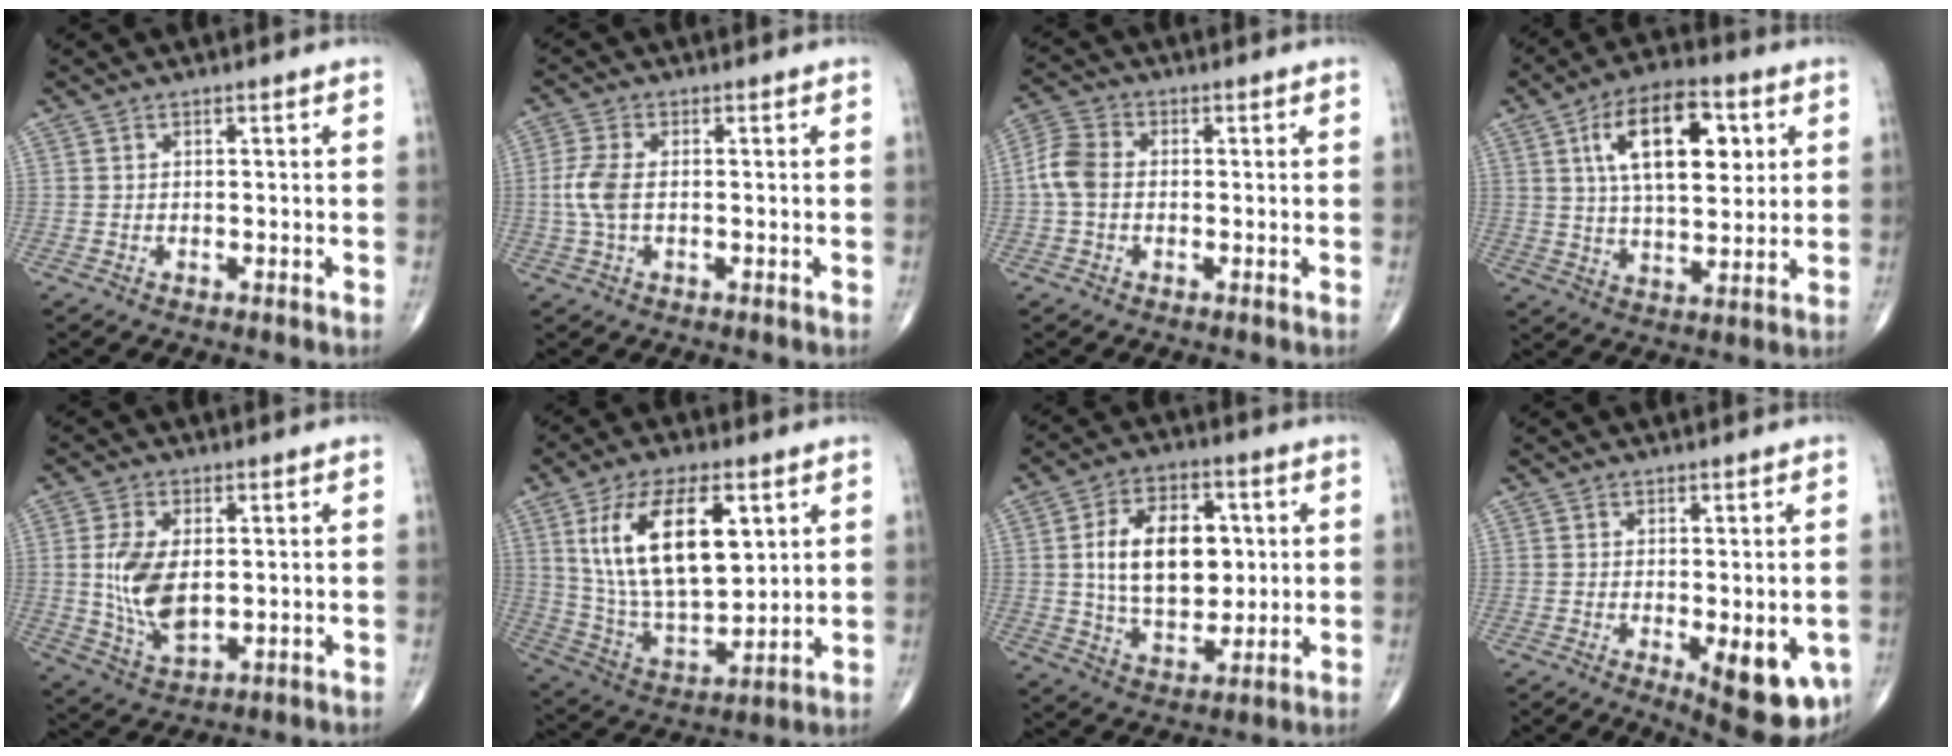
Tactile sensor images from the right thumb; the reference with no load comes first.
{"total": 5.1, "force": [-0.2, 2.5, 4.4], "torque": [-0.118, 0.007, -0.008]}
{"total": 6.0, "force": [-0.4, 4.3, 4.2], "torque": [-0.090, 0.017, -0.018]}
{"total": 16.7, "force": [5.2, 8.1, 13.7], "torque": [-0.201, -0.006, 0.087]}
{"total": 10.6, "force": [0.7, 5.8, 8.8], "torque": [-0.173, -0.012, 0.024]}
{"total": 20.1, "force": [6.4, 9.6, 16.4], "torque": [-0.281, -0.021, 0.127]}
{"total": 15.4, "force": [2.1, 9.4, 12.1], "torque": [-0.171, -0.005, 0.039]}
{"total": 10.8, "force": [-3.1, 4.1, 9.5], "torque": [-0.107, -0.017, -0.032]}